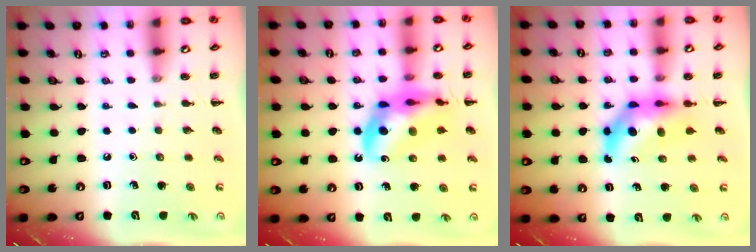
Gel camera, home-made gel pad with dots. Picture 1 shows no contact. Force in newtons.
{"total": 16.9, "press": 16.4, "slide": 4.1}
{"total": 6.7, "press": 6.5, "slide": 2.0}